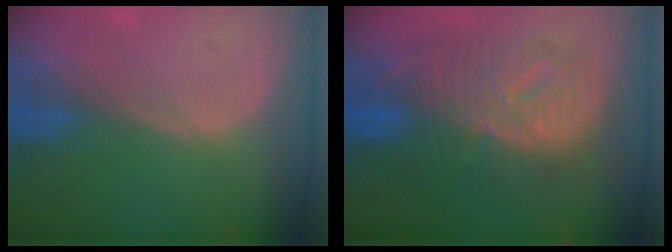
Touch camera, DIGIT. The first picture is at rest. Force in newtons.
{"total": 12.3, "press": 12.2, "slide": 1.3}